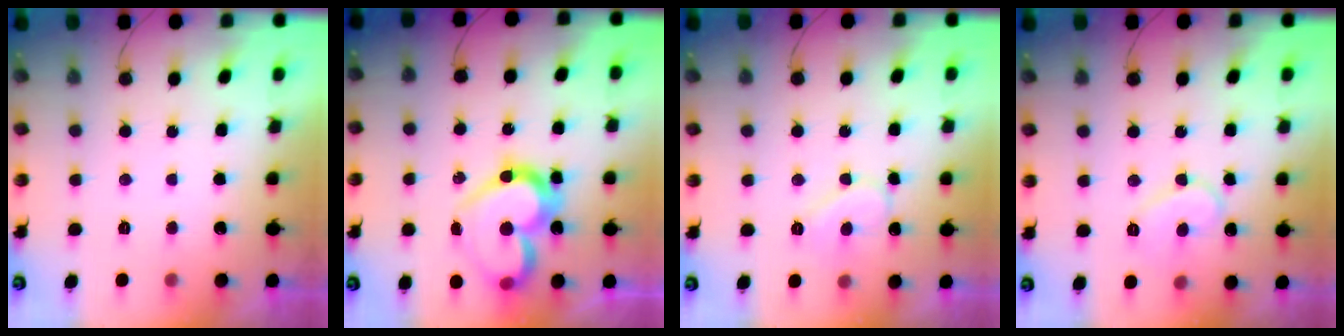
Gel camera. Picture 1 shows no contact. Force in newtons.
{"total": 16.6, "press": 16.4, "slide": 2.1}
{"total": 8.1, "press": 8.1, "slide": 0.2}
{"total": 8.3, "press": 8.2, "slide": 0.6}